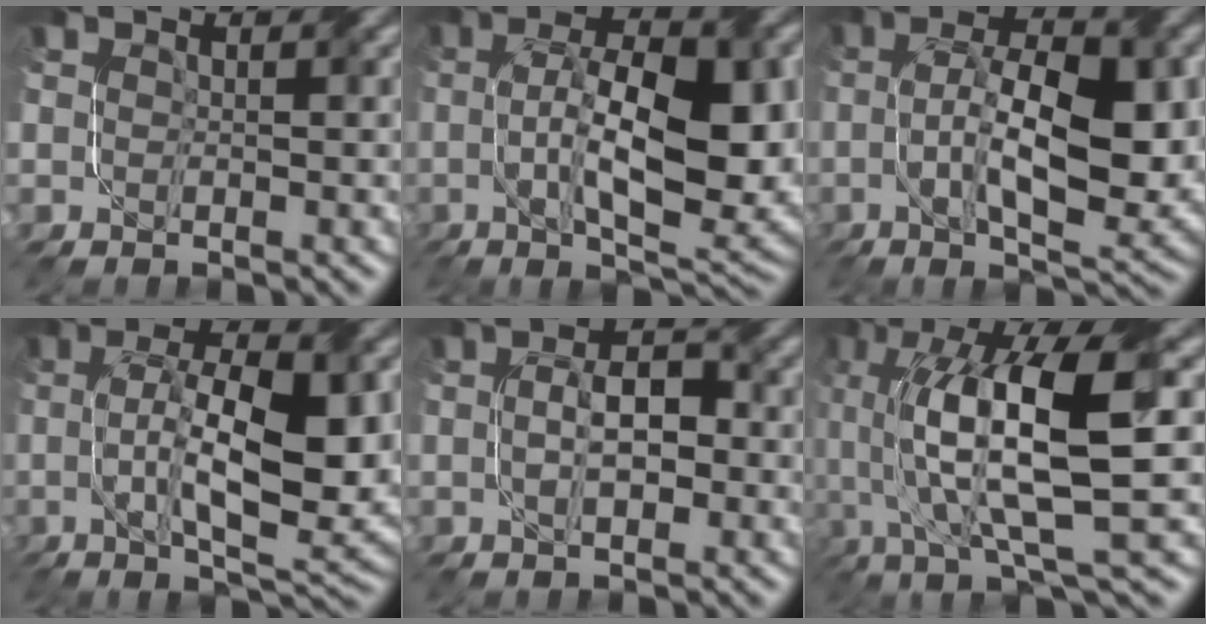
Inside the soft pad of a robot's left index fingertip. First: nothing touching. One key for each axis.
{"total": 13.1, "fx": -0.2, "fy": 5.2, "fz": 12.1, "tx": -0.193, "ty": 0.002, "tz": 0.005}
{"total": 11.6, "fx": -0.5, "fy": 4.5, "fz": 10.7, "tx": -0.179, "ty": 0.000, "tz": 0.002}
{"total": 11.5, "fx": 0.0, "fy": 4.1, "fz": 10.8, "tx": -0.176, "ty": 0.001, "tz": 0.008}
{"total": 3.9, "fx": -0.3, "fy": 1.8, "fz": 3.4, "tx": -0.059, "ty": 0.011, "tz": -0.004}
{"total": 13.2, "fx": 0.6, "fy": 4.3, "fz": 12.5, "tx": -0.228, "ty": 0.005, "tz": 0.021}